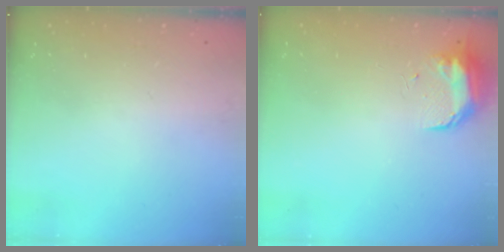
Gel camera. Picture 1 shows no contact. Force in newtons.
{"total": 8.9, "press": 8.9, "slide": 0.8}